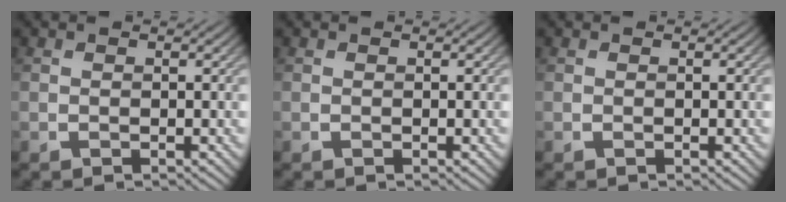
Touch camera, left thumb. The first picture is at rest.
{"total": 0.0}
{"total": 0.0}